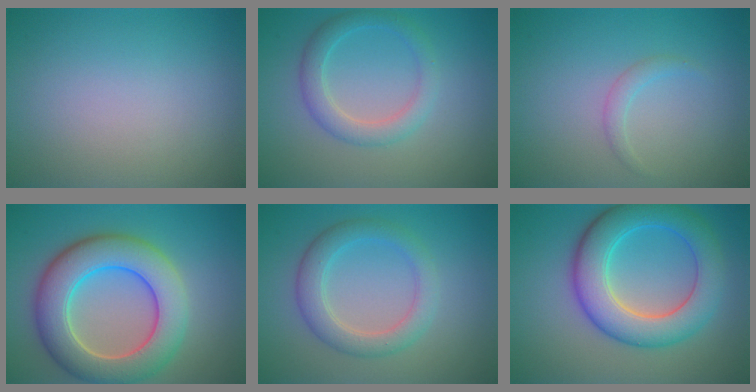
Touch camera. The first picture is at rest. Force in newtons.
{"total": 3.0, "press": 3.0, "slide": 0.2}
{"total": 1.1, "press": 1.1, "slide": 0.1}
{"total": 8.9, "press": 8.9, "slide": 0.3}
{"total": 3.7, "press": 3.7, "slide": 0.1}
{"total": 7.7, "press": 7.7, "slide": 0.1}